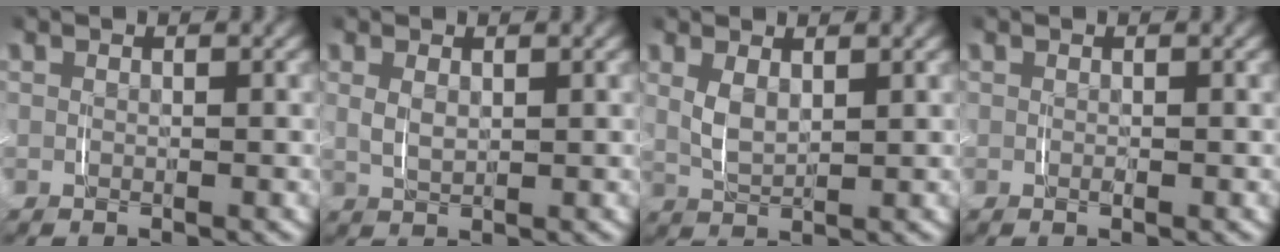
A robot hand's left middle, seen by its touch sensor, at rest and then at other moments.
{"total": 1.2, "force": [0.5, 0.3, 1.0], "torque": [-0.025, -0.007, 0.018]}
{"total": 2.0, "force": [0.9, 0.6, 1.7], "torque": [-0.040, -0.007, 0.023]}
{"total": 0.0}